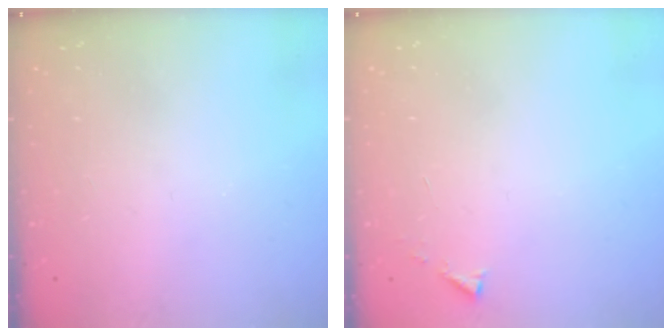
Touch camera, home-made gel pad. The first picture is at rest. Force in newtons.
{"total": 2.9, "press": 2.9, "slide": 0.4}